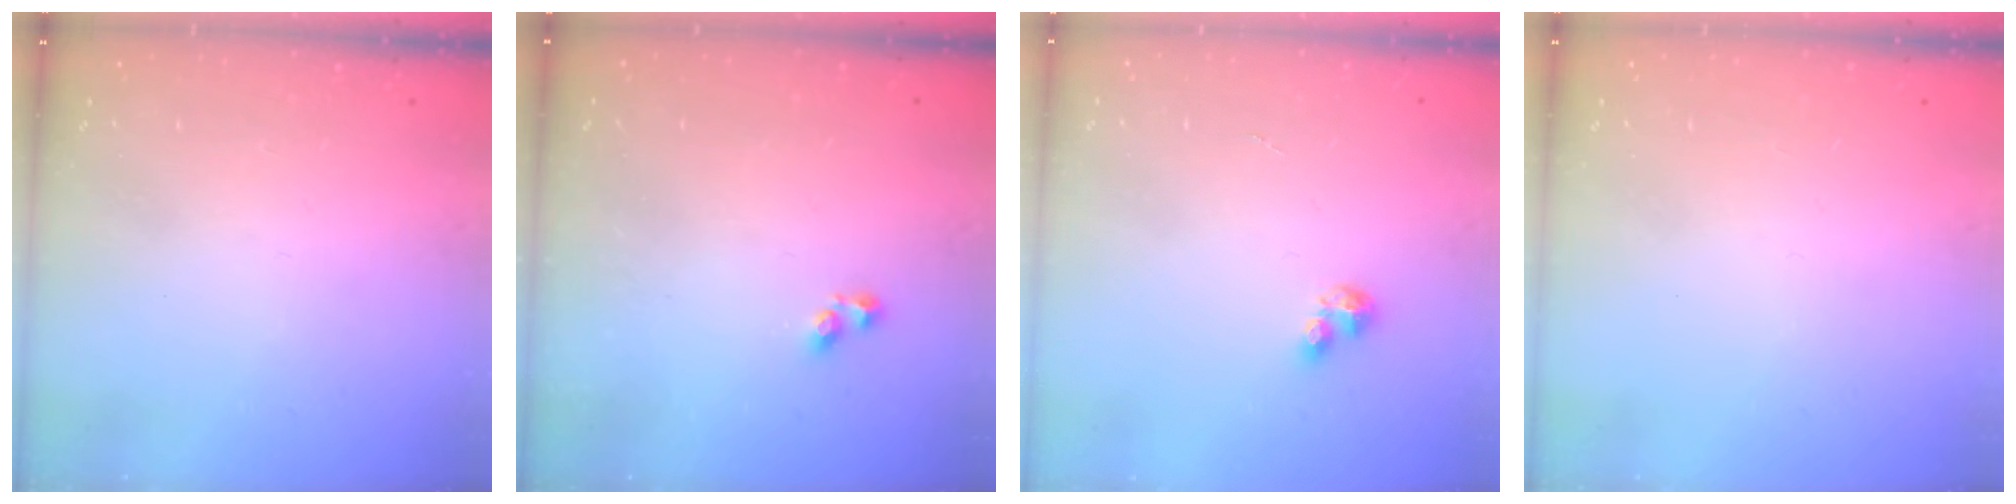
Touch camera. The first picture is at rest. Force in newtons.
{"total": 1.6, "press": 1.5, "slide": 0.3}
{"total": 3.4, "press": 3.4, "slide": 0.3}
{"total": 0.0}